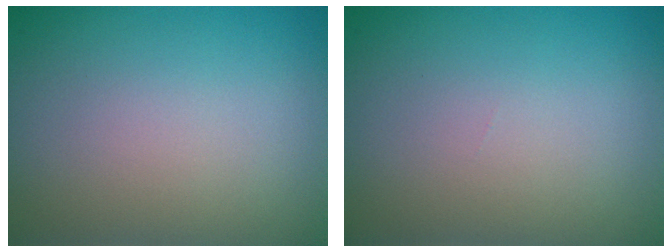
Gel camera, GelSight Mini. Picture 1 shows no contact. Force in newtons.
{"total": 0.0}